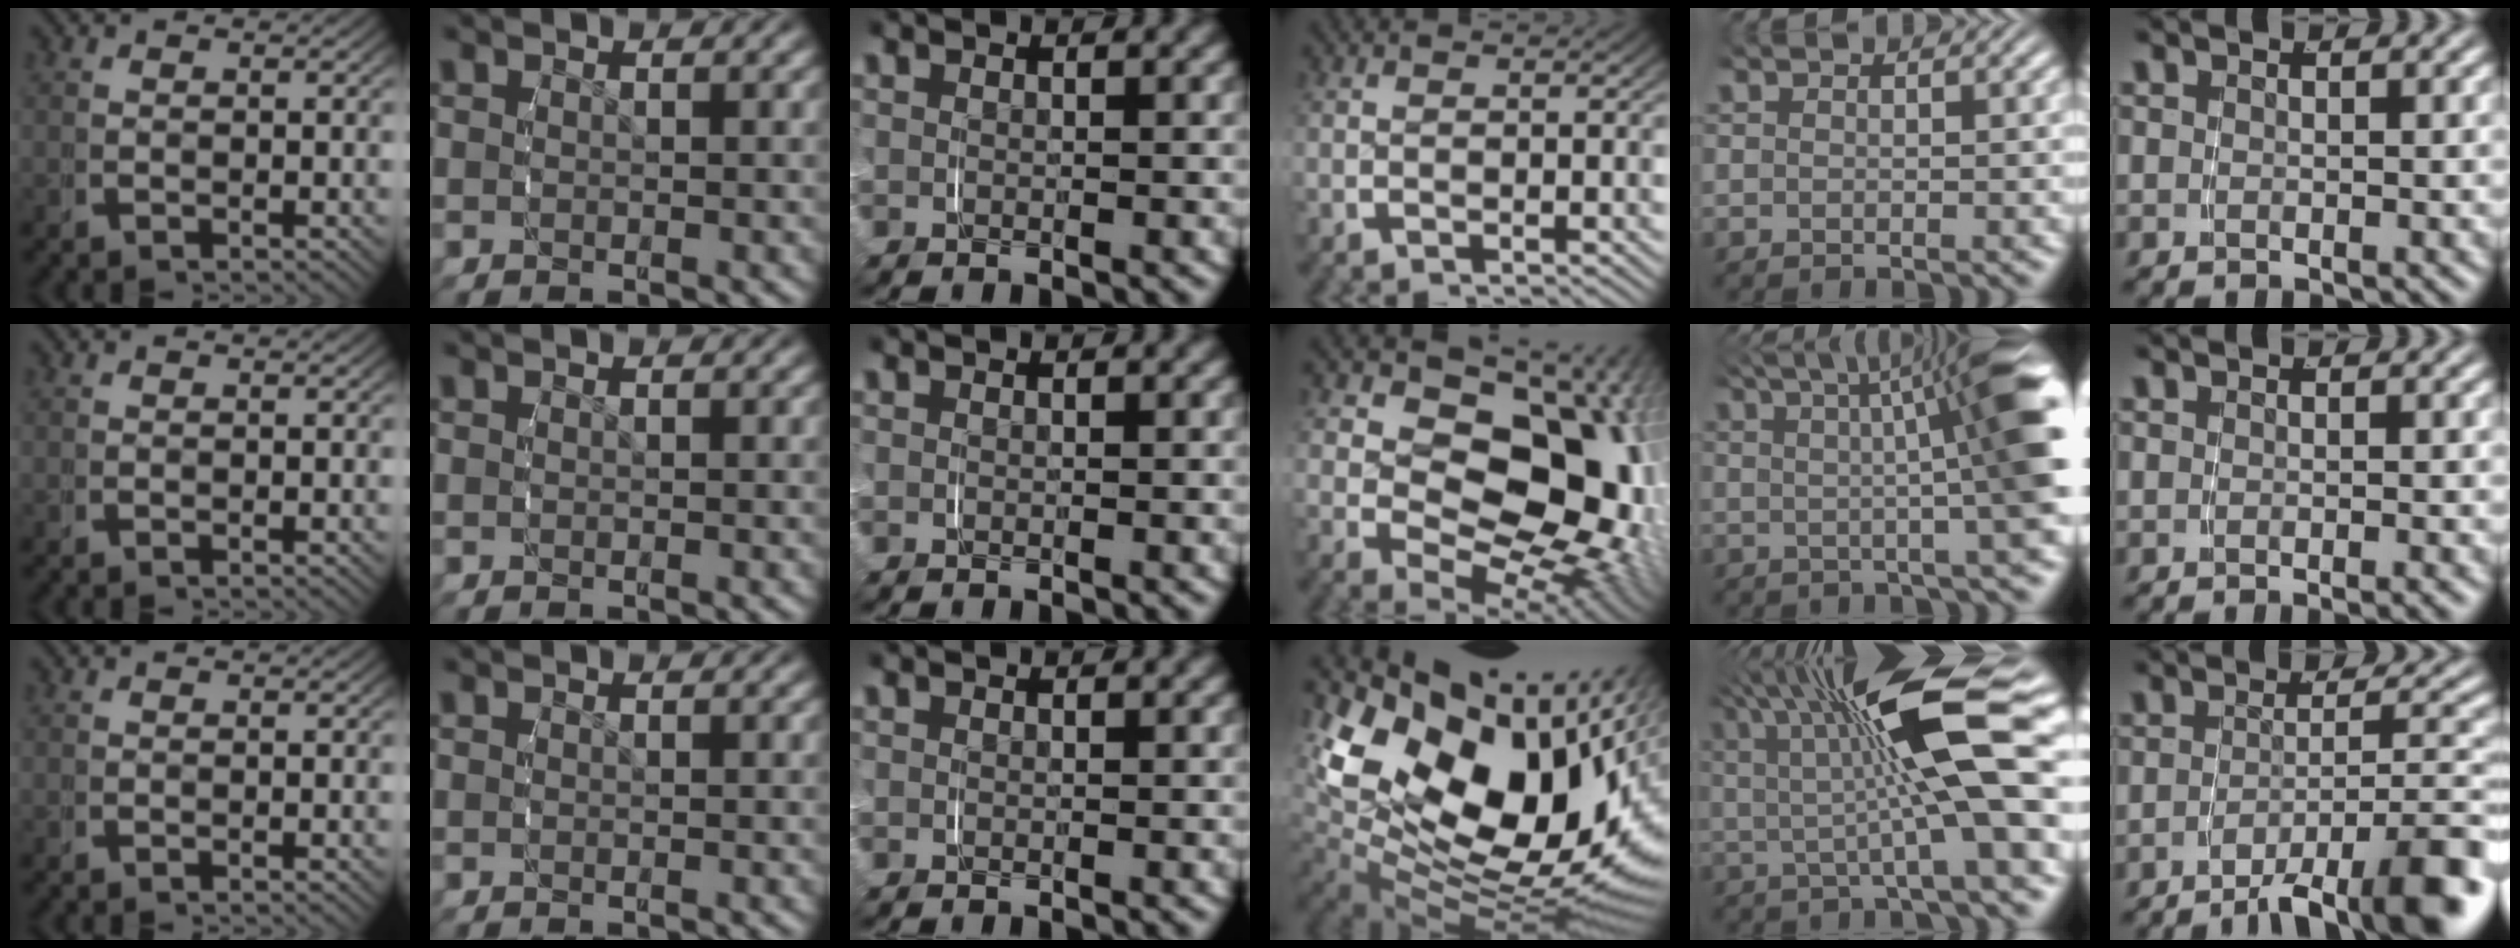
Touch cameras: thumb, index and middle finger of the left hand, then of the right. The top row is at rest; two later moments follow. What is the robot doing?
{"motion": "grasp_and_lifting", "object": "phone"}